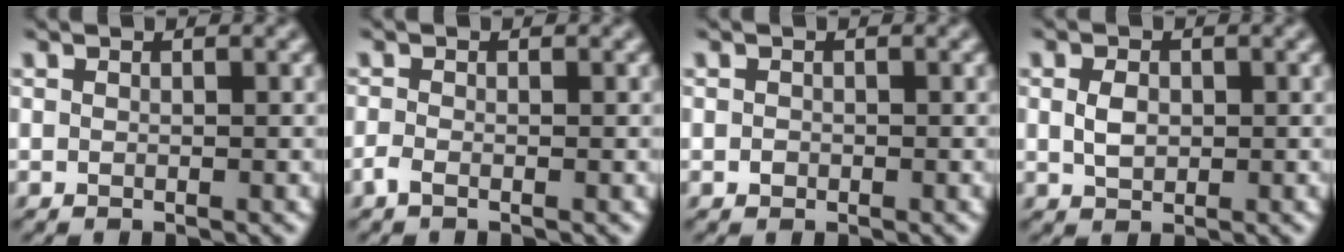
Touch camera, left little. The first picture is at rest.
{"total": 1.2, "force": [-0.7, 0.4, 0.8], "torque": [-0.021, 0.001, -0.017]}
{"total": 0.6, "force": [-0.3, 0.4, 0.2], "torque": [-0.002, -0.002, -0.008]}
{"total": 2.0, "force": [0.0, 1.4, 1.4], "torque": [-0.034, 0.002, 0.000]}